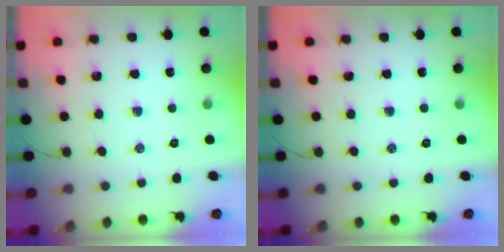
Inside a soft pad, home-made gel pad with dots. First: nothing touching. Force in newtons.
{"total": 0.0}